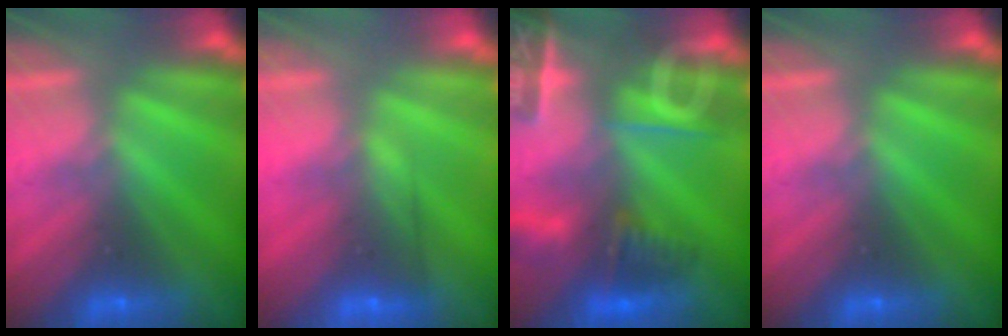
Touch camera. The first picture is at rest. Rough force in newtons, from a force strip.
{"total": 3.3}
{"total": 8.4}
{"total": 0.0}